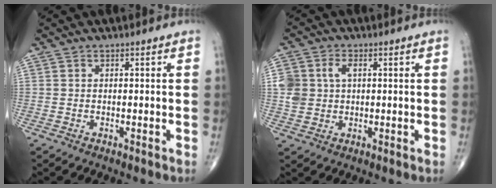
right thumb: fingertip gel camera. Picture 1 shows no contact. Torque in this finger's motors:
{"motor_torque": [-0.17, 0.24, 0.65, 0.10, 0.01]}